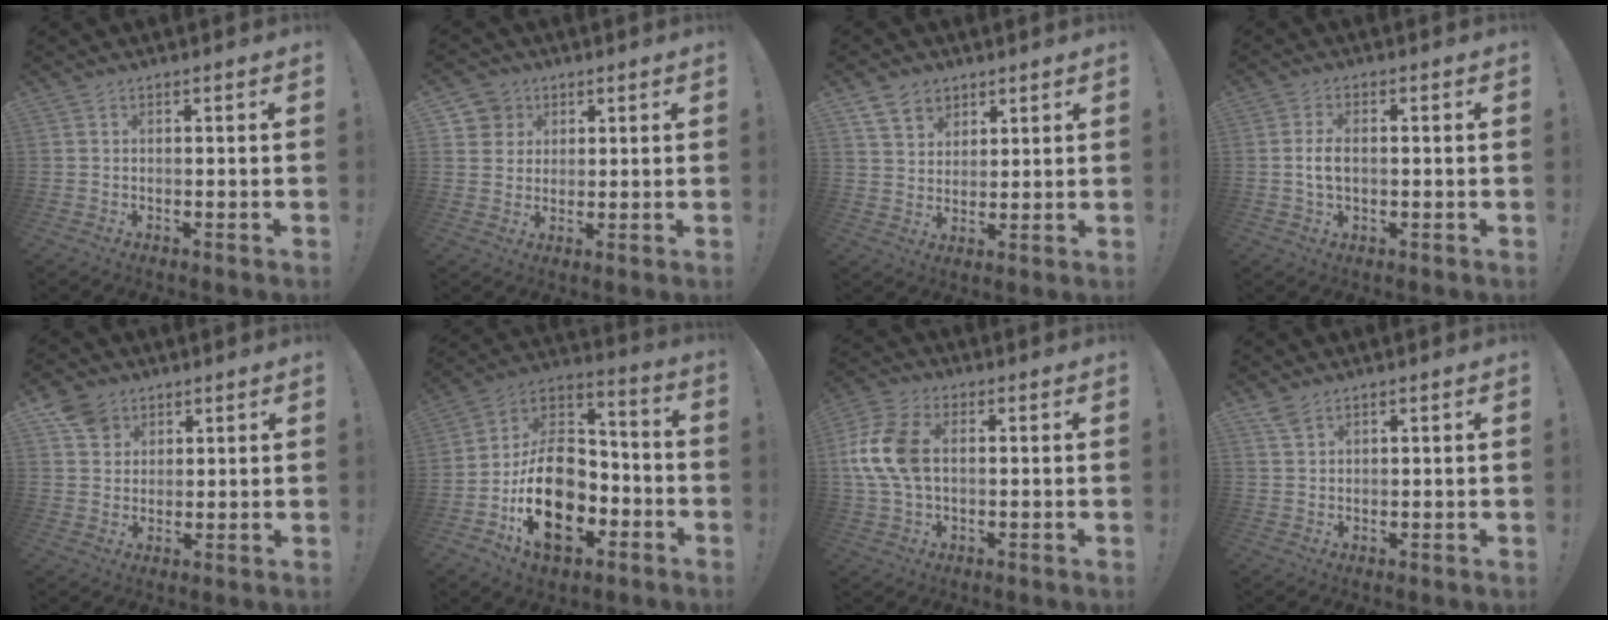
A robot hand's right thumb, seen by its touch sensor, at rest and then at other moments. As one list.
[{"total": 6.3, "force": [2.5, 5.8, 0.7], "torque": [-0.011, -0.015, 0.050]}, {"total": 8.0, "force": [5.2, 5.6, 2.3], "torque": [-0.036, -0.027, 0.101]}, {"total": 4.6, "force": [0.0, 2.7, 3.8], "torque": [-0.059, 0.000, -0.004]}, {"total": 7.4, "force": [4.2, 5.8, 1.8], "torque": [-0.016, -0.025, 0.083]}, {"total": 22.2, "force": [-7.8, 14.9, 14.4], "torque": [-0.234, 0.039, -0.119]}, {"total": 13.4, "force": [1.4, 8.7, 10.1], "torque": [-0.214, 0.011, 0.031]}, {"total": 3.1, "force": [2.4, 1.4, 1.5], "torque": [-0.016, -0.015, 0.043]}]